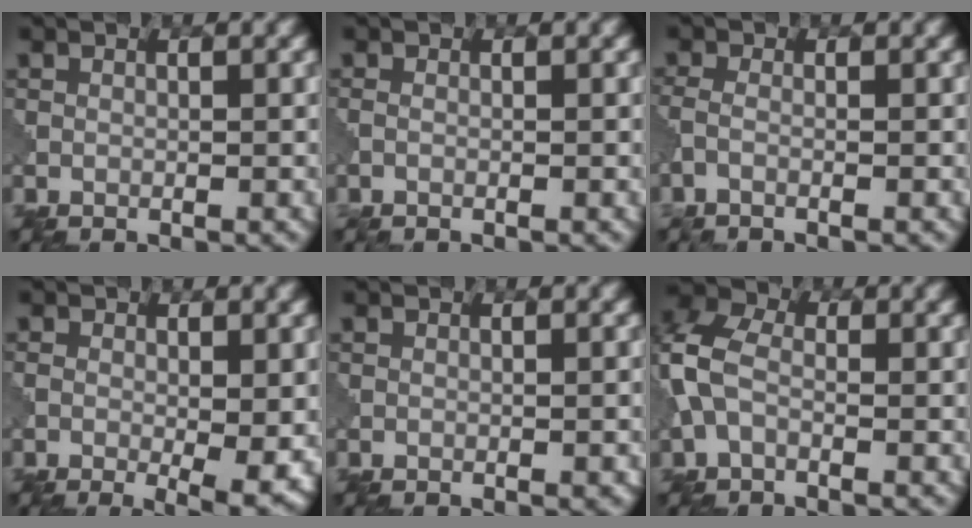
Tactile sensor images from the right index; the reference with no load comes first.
{"total": 0.7, "force": [-0.1, 0.4, 0.6], "torque": [0.000, 0.004, -0.015]}
{"total": 1.7, "force": [-0.8, 0.9, 1.2], "torque": [-0.011, 0.001, -0.031]}
{"total": 4.6, "force": [-1.1, 1.2, 4.2], "torque": [-0.069, -0.015, -0.011]}
{"total": 0.7, "force": [-0.1, 0.3, 0.7], "torque": [0.002, 0.002, -0.003]}
{"total": 4.4, "force": [-0.4, 3.1, 3.2], "torque": [-0.097, 0.009, -0.018]}